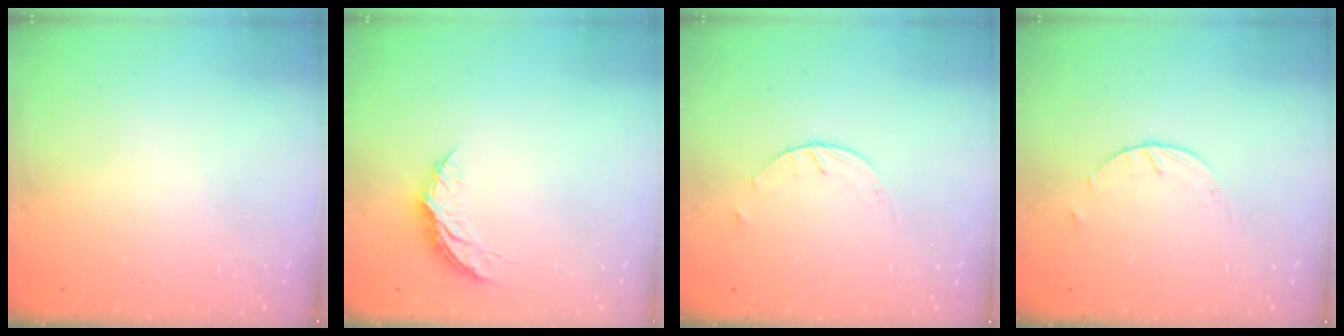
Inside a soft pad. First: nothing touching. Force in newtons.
{"total": 5.2, "press": 5.1, "slide": 0.5}
{"total": 2.6, "press": 2.6, "slide": 0.4}
{"total": 2.6, "press": 2.6, "slide": 0.4}